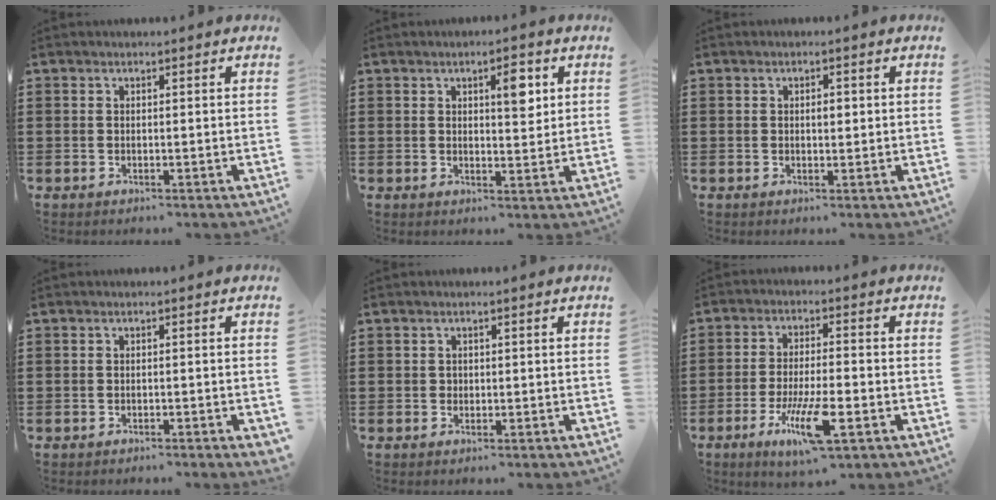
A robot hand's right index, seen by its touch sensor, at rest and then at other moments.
{"total": 4.5, "force": [1.8, 1.5, 3.9], "torque": [-0.056, -0.001, 0.022]}
{"total": 1.4, "force": [0.2, 0.6, 1.3], "torque": [-0.025, 0.005, 0.001]}
{"total": 1.0, "force": [-0.8, 0.0, 0.5], "torque": [-0.010, -0.003, -0.016]}
{"total": 0.5, "force": [0.0, 0.5, 0.2], "torque": [-0.005, 0.002, 0.001]}
{"total": 9.7, "force": [-4.3, 2.0, 8.5], "torque": [-0.169, -0.011, -0.075]}